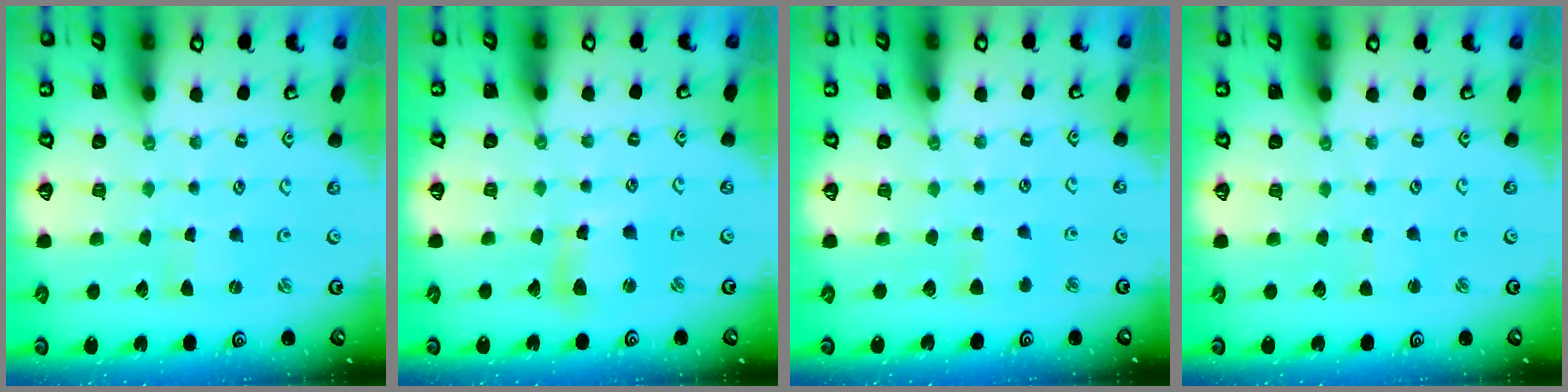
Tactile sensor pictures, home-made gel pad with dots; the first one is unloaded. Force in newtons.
{"total": 6.9, "press": 6.8, "slide": 1.1}
{"total": 2.8, "press": 2.8, "slide": 0.5}
{"total": 1.3, "press": 1.2, "slide": 0.1}